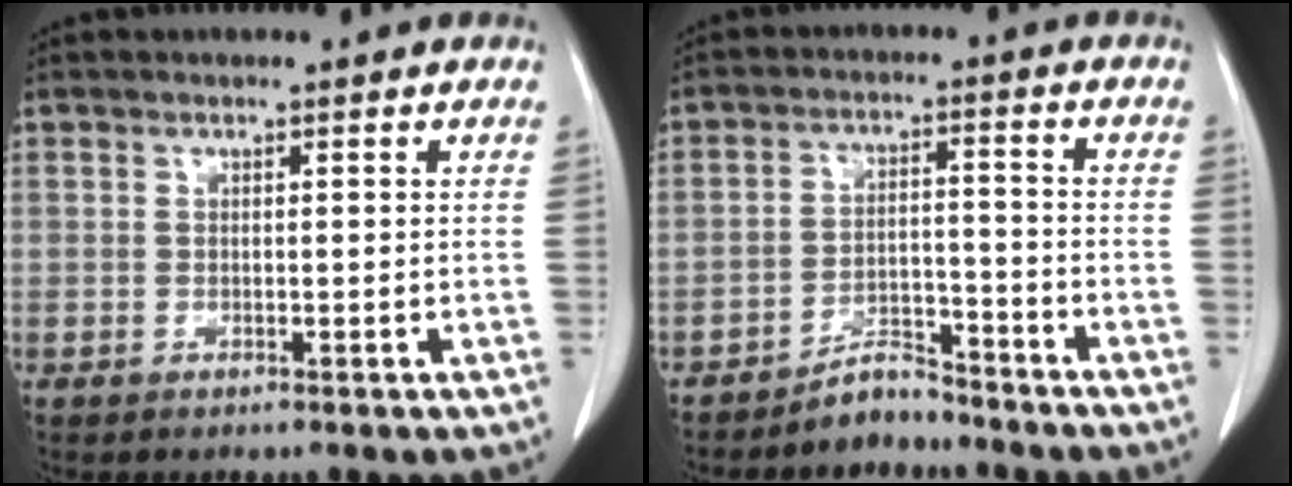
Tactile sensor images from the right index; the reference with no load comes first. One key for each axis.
{"total": 4.6, "fx": -4.3, "fy": 1.5, "fz": 0.6, "tx": -0.007, "ty": 0.005, "tz": -0.073}